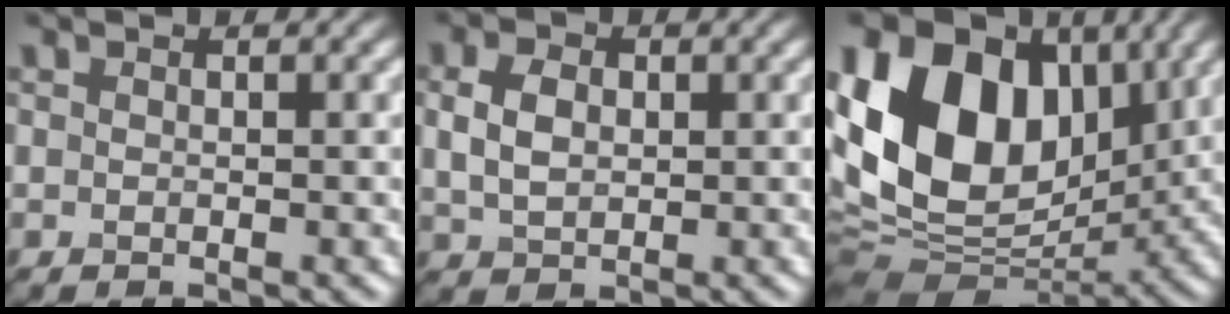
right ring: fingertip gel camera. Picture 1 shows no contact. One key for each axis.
{"total": 3.4, "fx": 0.6, "fy": 2.4, "fz": 2.3, "tx": -0.057, "ty": 0.003, "tz": 0.014}
{"total": 16.9, "fx": 3.7, "fy": 11.8, "fz": 11.4, "tx": -0.230, "ty": 0.020, "tz": 0.064}